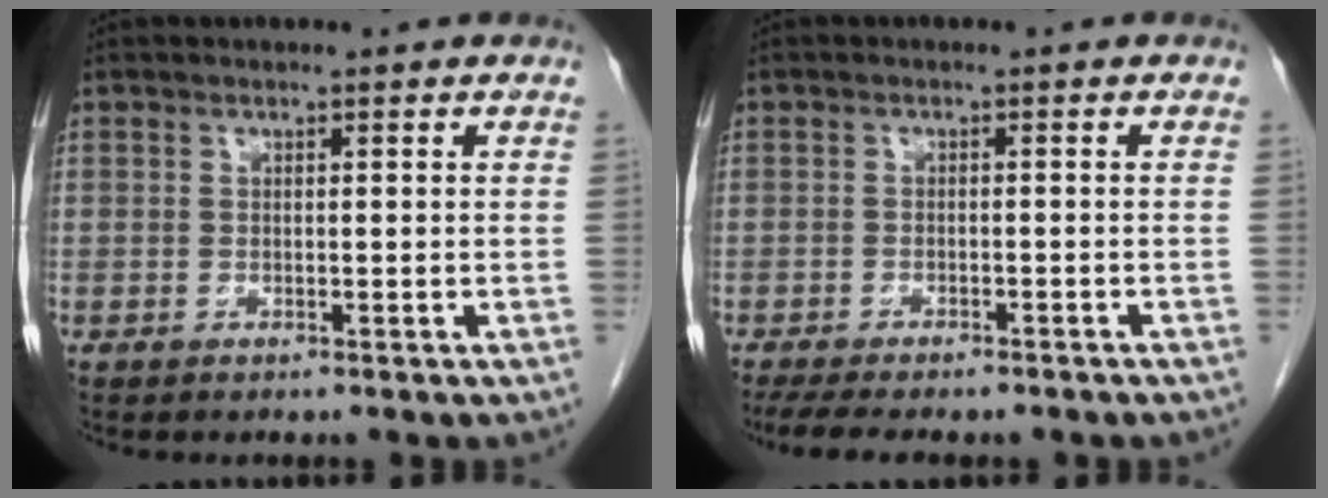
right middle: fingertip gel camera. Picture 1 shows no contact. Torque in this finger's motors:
{"motor_torque": [1.10, -1.04, 0.10, 0.05]}